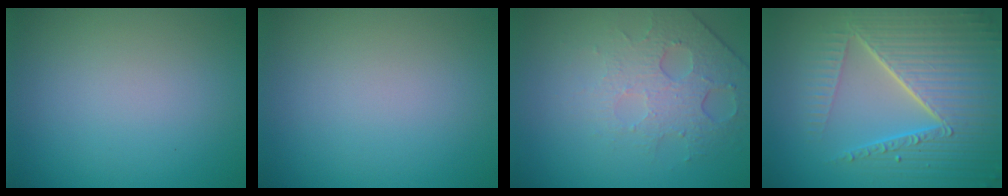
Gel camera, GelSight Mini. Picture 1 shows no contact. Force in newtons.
{"total": 0.0}
{"total": 4.8, "press": 3.2, "slide": 3.6}
{"total": 8.6, "press": 6.0, "slide": 6.2}